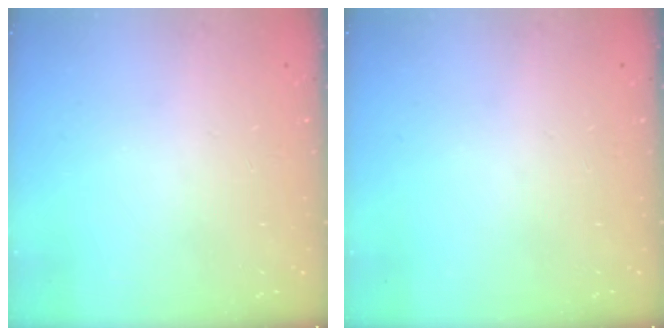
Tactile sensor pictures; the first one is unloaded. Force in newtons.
{"total": 0.0}